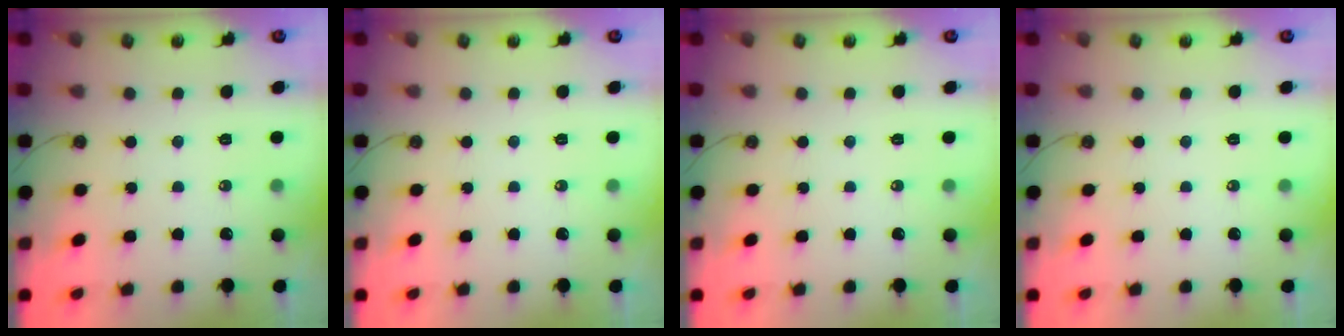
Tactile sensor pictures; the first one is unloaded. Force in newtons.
{"total": 0.0}
{"total": 0.0}
{"total": 0.0}